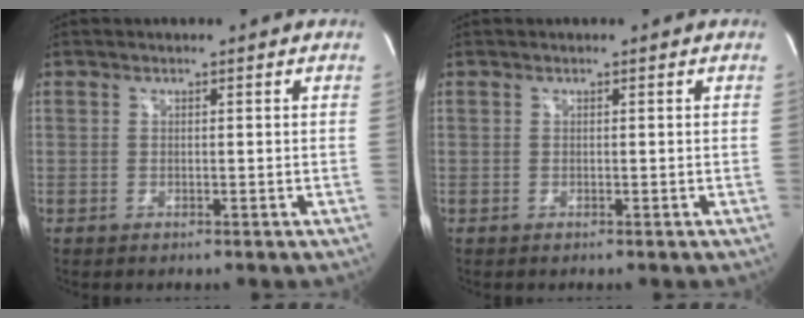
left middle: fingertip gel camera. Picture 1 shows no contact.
{"total": 0.0}